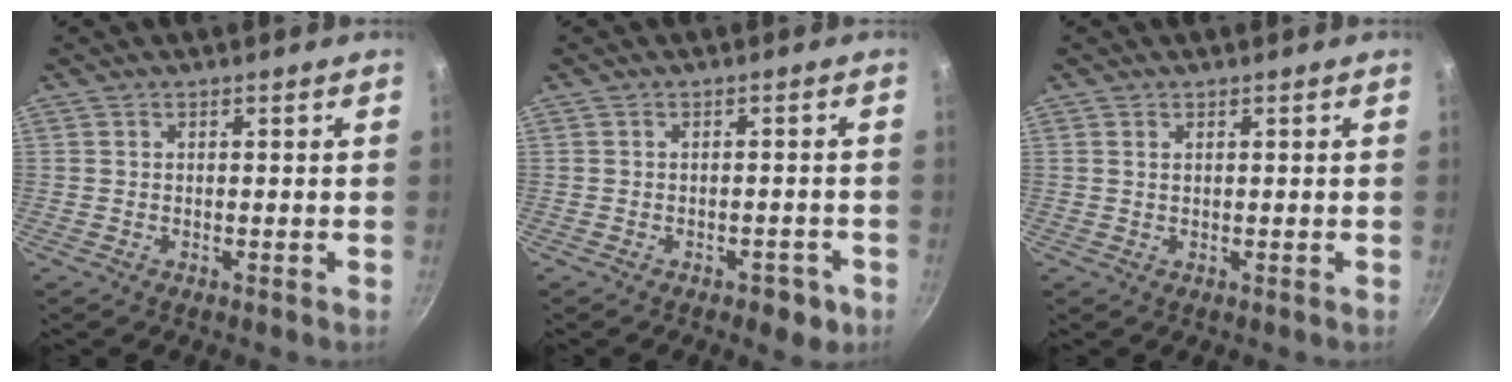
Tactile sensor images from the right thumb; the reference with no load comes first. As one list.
[{"total": 4.2, "force": [-2.2, 2.4, 2.7], "torque": [-0.015, 0.022, -0.012]}, {"total": 0.8, "force": [0.4, 0.5, 0.6], "torque": [-0.011, 0.002, 0.008]}]